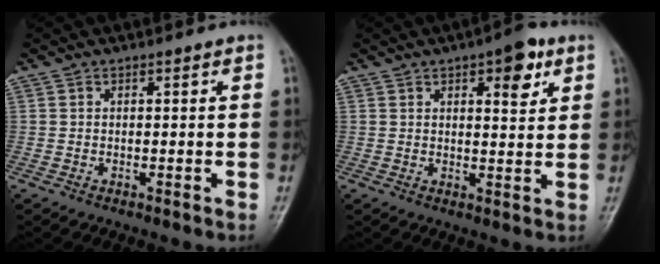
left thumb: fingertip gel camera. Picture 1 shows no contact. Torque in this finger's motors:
{"motor_torque": [0.06, 0.16, -0.12, -0.21, 0.07]}